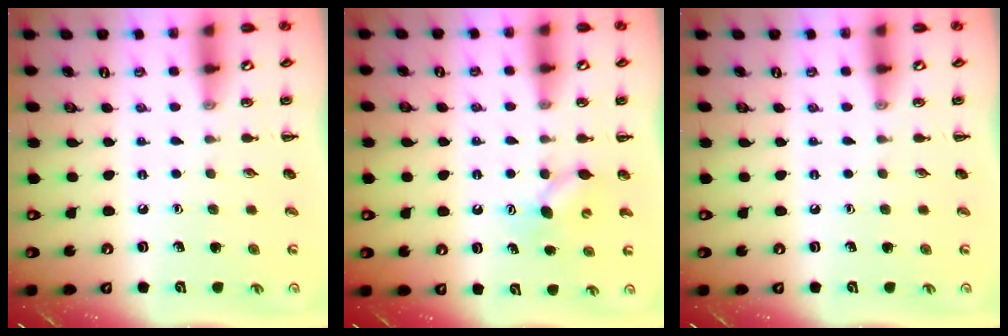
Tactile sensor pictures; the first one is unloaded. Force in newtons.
{"total": 4.5, "press": 4.4, "slide": 1.0}
{"total": 0.0}